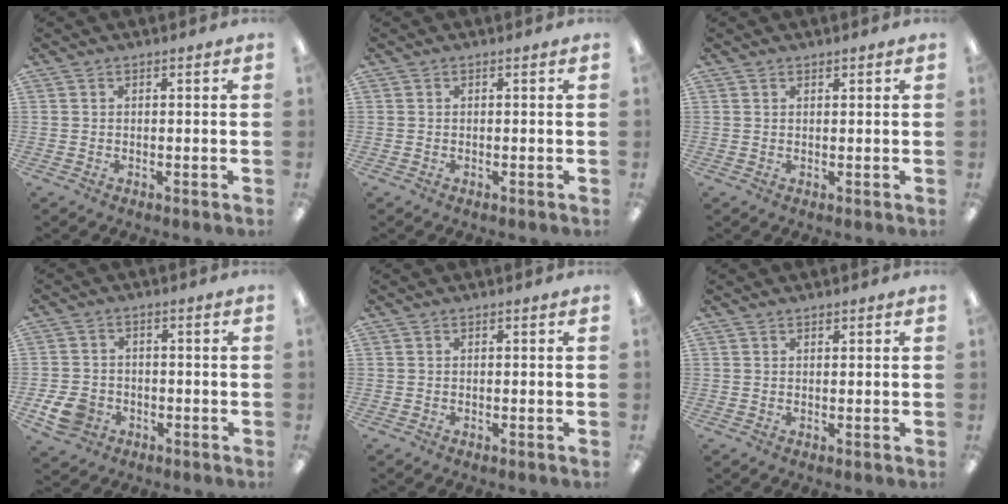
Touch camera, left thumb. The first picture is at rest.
{"total": 0.0}
{"total": 0.9, "force": [0.8, 0.4, 0.1], "torque": [-0.003, -0.001, 0.016]}
{"total": 6.6, "force": [-2.6, 5.3, 3.0], "torque": [-0.065, 0.013, -0.048]}
{"total": 0.0}
{"total": 0.9, "force": [0.8, 0.3, 0.1], "torque": [-0.003, 0.000, 0.015]}